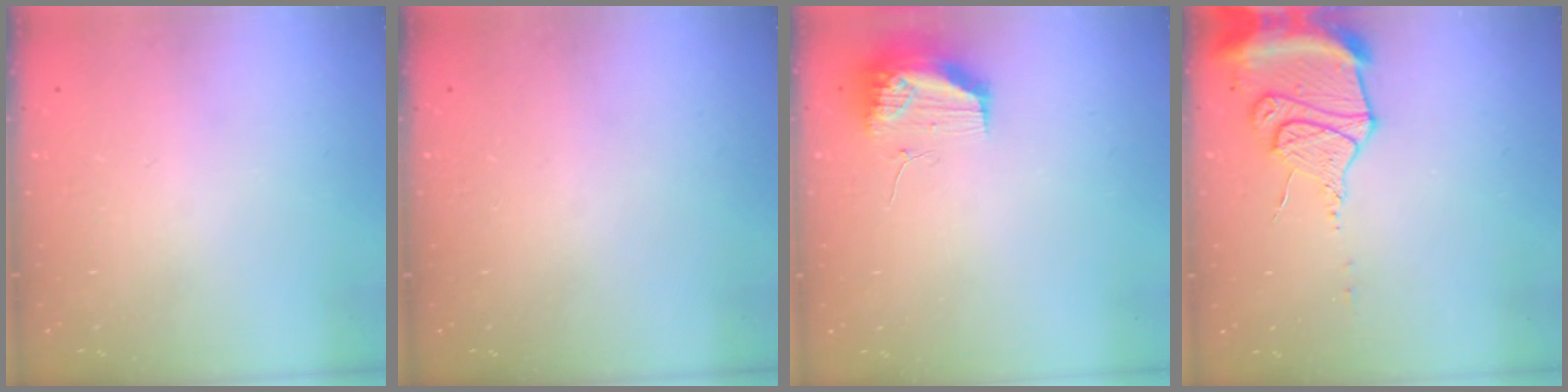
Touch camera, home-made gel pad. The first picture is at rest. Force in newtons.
{"total": 0.0}
{"total": 10.6, "press": 10.5, "slide": 1.3}
{"total": 14.1, "press": 14.1, "slide": 1.3}